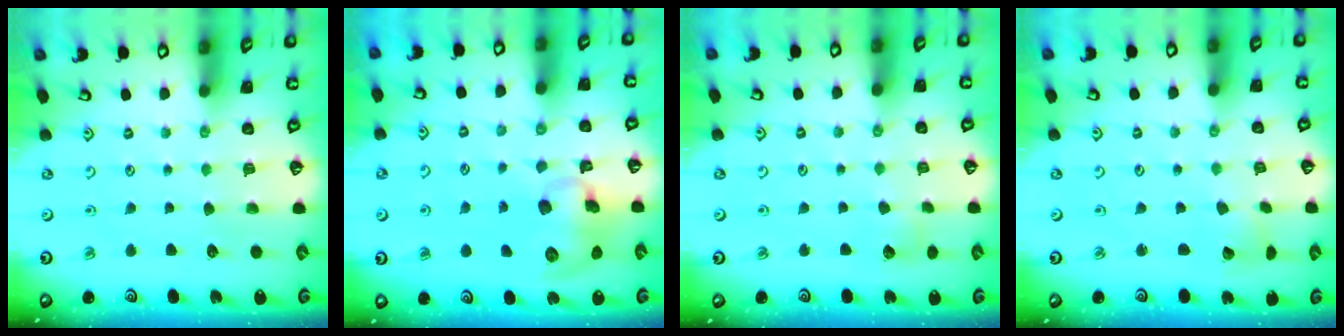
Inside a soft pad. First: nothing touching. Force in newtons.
{"total": 11.5, "press": 11.3, "slide": 1.8}
{"total": 5.6, "press": 5.6, "slide": 0.6}
{"total": 1.9, "press": 1.9, "slide": 0.3}